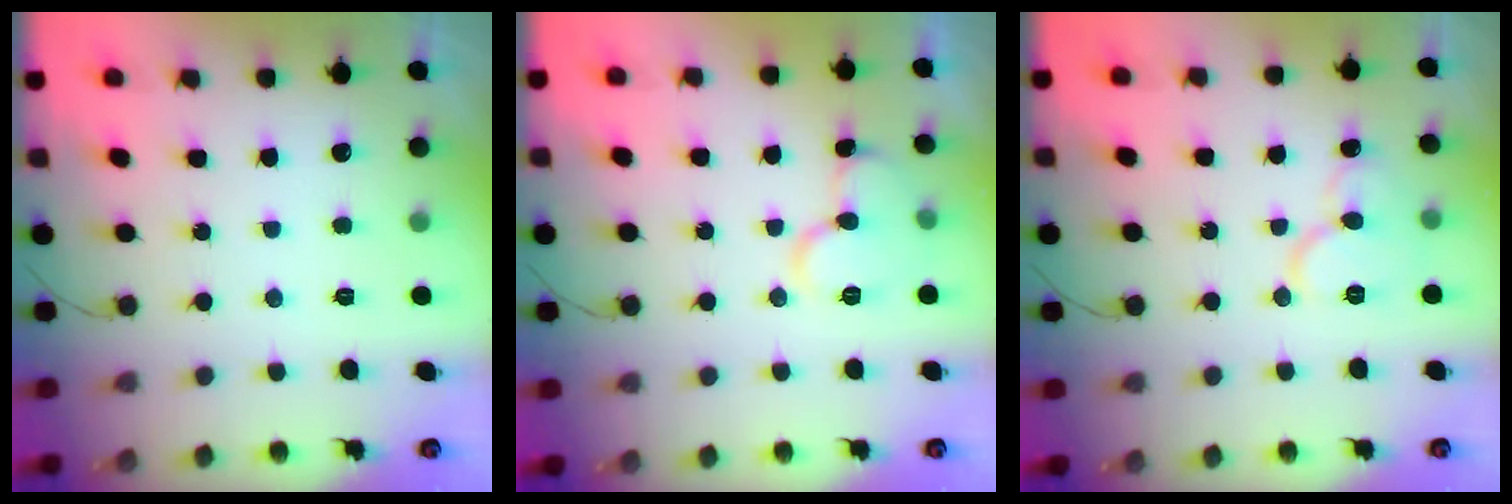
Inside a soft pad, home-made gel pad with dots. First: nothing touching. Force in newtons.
{"total": 9.6, "press": 9.5, "slide": 1.2}
{"total": 9.0, "press": 8.9, "slide": 1.0}